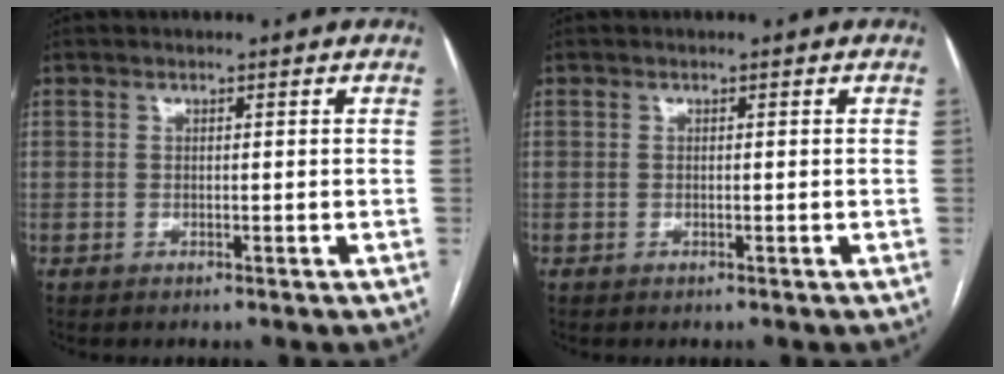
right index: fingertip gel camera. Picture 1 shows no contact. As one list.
[{"total": 0.0}]